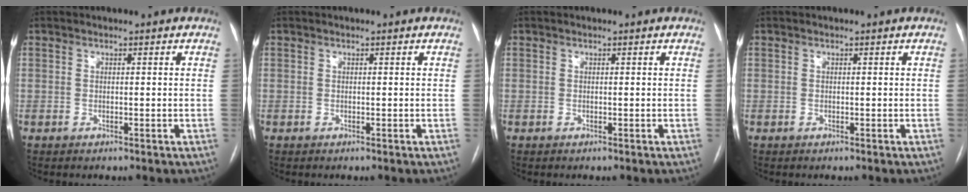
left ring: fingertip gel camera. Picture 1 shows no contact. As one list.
[{"total": 0.0}, {"total": 0.0}, {"total": 0.0}]